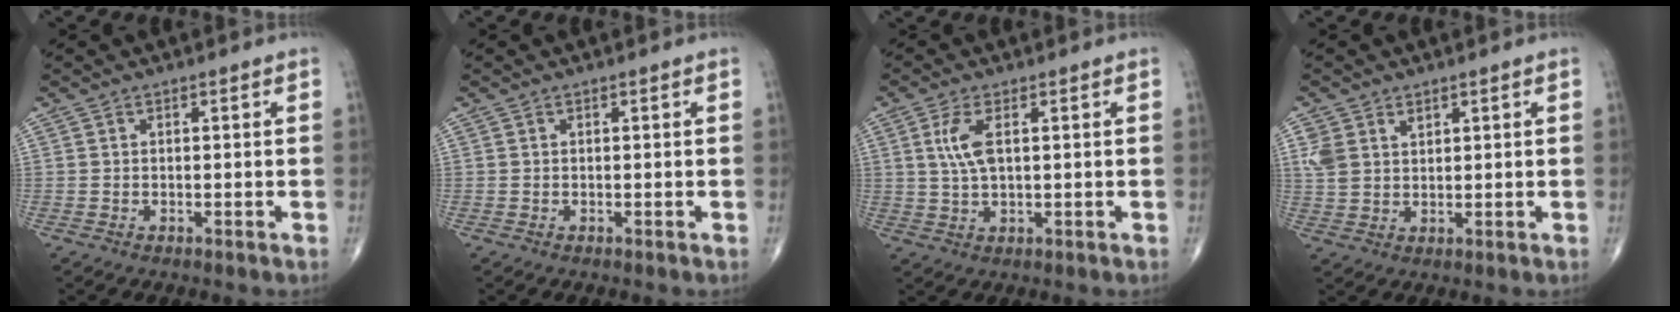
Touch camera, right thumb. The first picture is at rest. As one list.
[{"total": 0.0}, {"total": 5.1, "force": [1.4, 2.0, 4.5], "torque": [-0.101, -0.002, 0.029]}, {"total": 4.9, "force": [2.2, 3.4, 2.7], "torque": [-0.045, -0.005, 0.051]}]